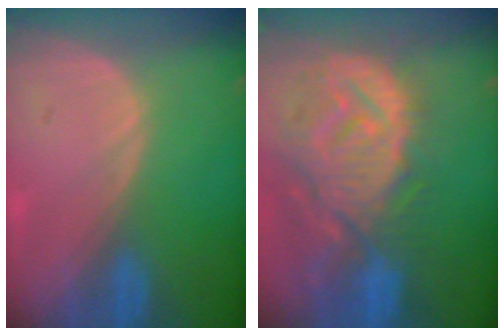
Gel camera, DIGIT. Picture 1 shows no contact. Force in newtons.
{"total": 13.8, "press": 12.0, "slide": 6.9}